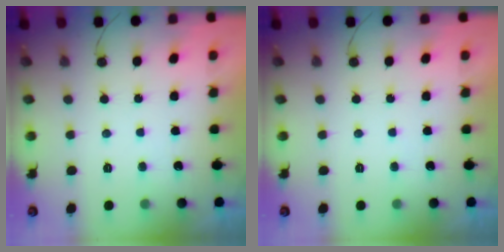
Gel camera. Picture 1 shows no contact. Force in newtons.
{"total": 0.0}